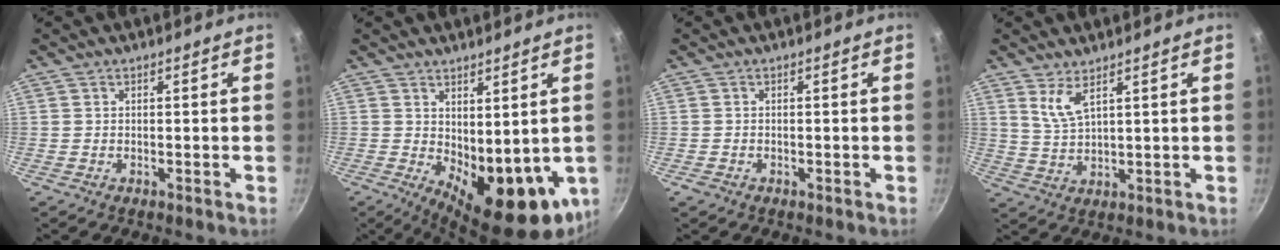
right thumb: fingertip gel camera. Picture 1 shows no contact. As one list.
[{"total": 16.9, "force": [-3.3, 7.4, 14.8], "torque": [-0.172, -0.023, -0.018]}, {"total": 0.8, "force": [-0.5, 0.6, 0.3], "torque": [-0.008, -0.001, -0.011]}, {"total": 4.4, "force": [2.7, 1.1, 3.2], "torque": [-0.069, -0.024, 0.066]}]